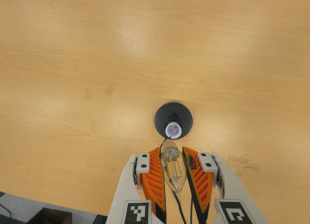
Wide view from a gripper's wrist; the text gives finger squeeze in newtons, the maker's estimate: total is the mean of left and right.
{"total": 20.5, "left": 21.6, "right": 19.4}